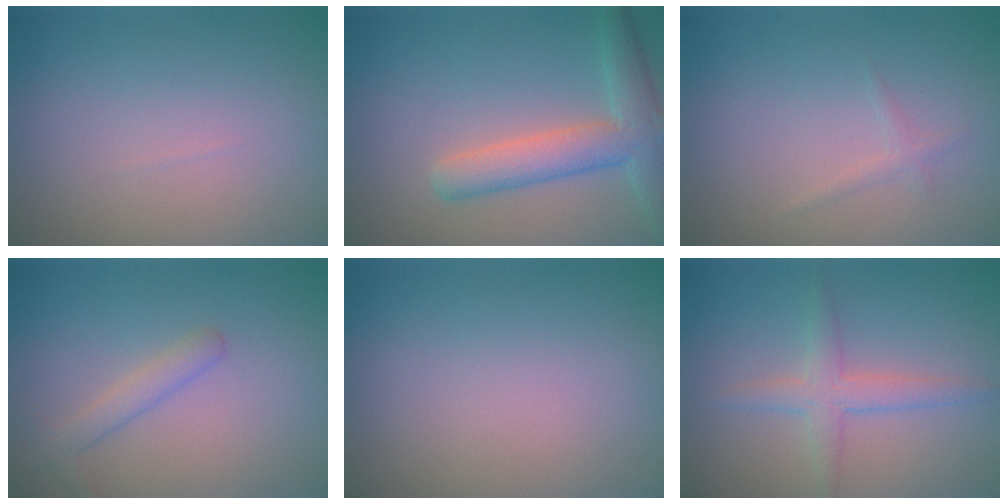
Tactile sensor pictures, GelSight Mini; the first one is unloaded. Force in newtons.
{"total": 5.2, "press": 5.2, "slide": 0.3}
{"total": 0.8, "press": 0.8, "slide": 0.1}
{"total": 1.9, "press": 1.9, "slide": 0.0}
{"total": 0.0}
{"total": 2.6, "press": 2.6, "slide": 0.1}